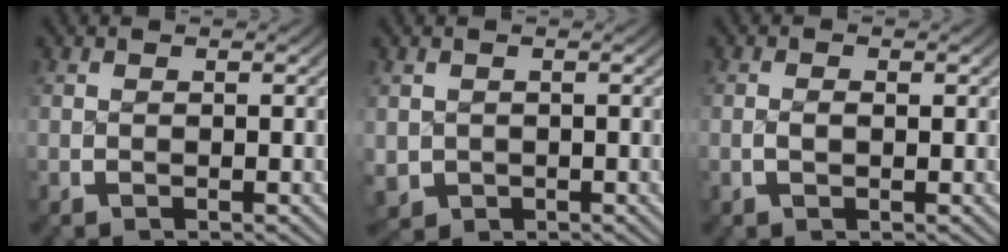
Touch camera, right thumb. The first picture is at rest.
{"total": 3.3, "force": [-0.8, 3.0, 1.2], "torque": [-0.040, -0.029, 0.001]}
{"total": 0.8, "force": [-0.1, 0.4, 0.7], "torque": [-0.019, -0.003, 0.001]}